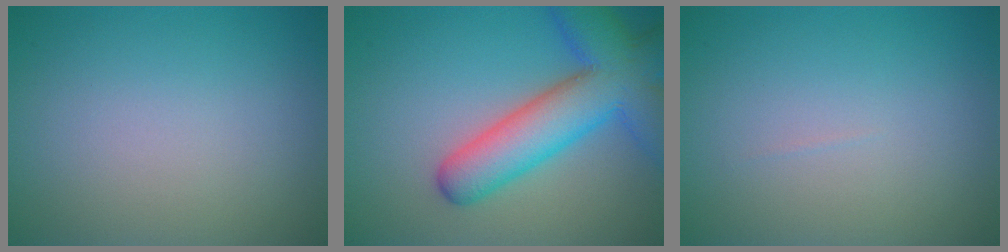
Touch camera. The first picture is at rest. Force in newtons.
{"total": 9.1, "press": 9.1, "slide": 0.6}
{"total": 0.0}